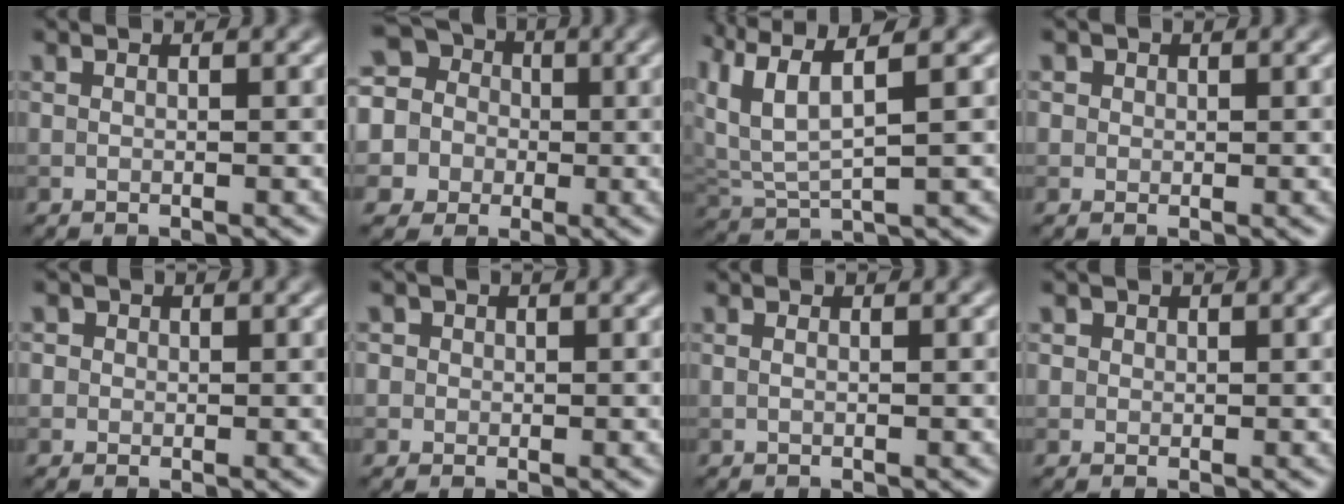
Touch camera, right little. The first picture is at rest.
{"total": 11.9, "force": [2.9, 10.6, 4.6], "torque": [-0.131, 0.049, 0.010]}
{"total": 6.1, "force": [3.2, 2.1, 4.8], "torque": [-0.113, 0.006, 0.068]}
{"total": 1.9, "force": [0.9, 1.6, 0.6], "torque": [-0.005, 0.003, 0.011]}
{"total": 2.4, "force": [1.0, 2.1, 0.8], "torque": [0.003, 0.012, 0.000]}
{"total": 2.8, "force": [1.0, 2.4, 0.9], "torque": [0.003, 0.012, 0.001]}
{"total": 0.5, "force": [0.1, 0.3, 0.4], "torque": [-0.010, -0.004, 0.001]}
{"total": 1.6, "force": [0.7, 1.3, 0.5], "torque": [-0.005, 0.002, 0.010]}